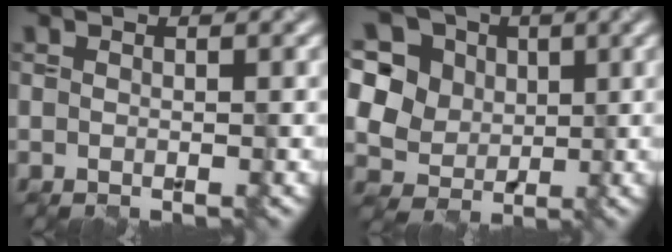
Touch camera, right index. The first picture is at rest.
{"total": 9.1, "force": [3.2, 7.2, 4.6], "torque": [-0.095, 0.013, 0.038]}